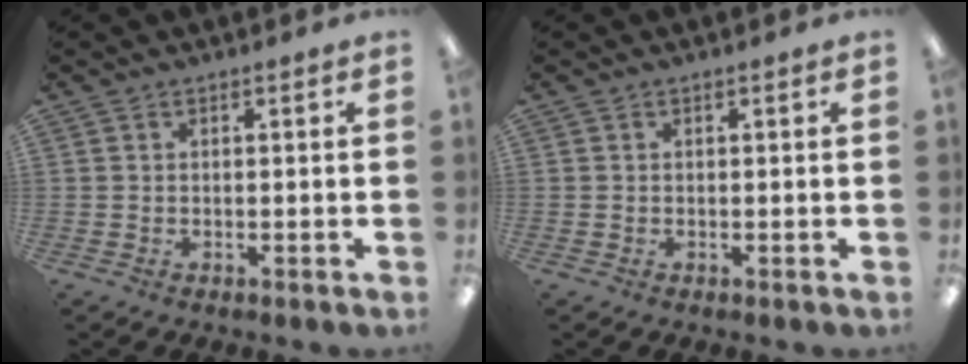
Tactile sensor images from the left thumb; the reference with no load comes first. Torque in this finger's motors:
{"motor_torque": [-0.10, 0.06, -0.14, 0.14, 0.00]}